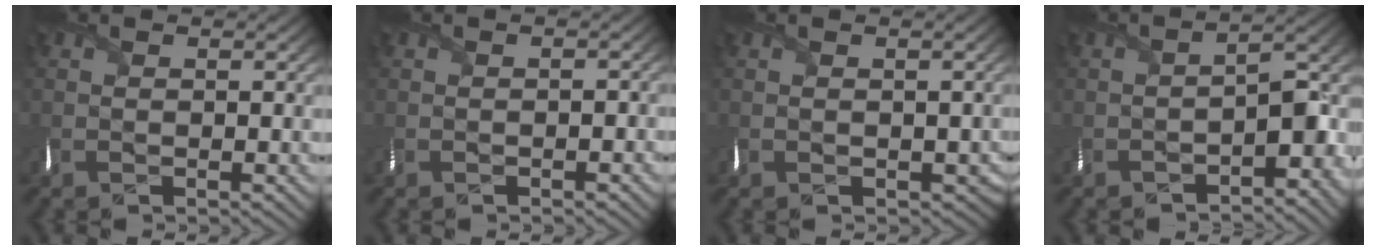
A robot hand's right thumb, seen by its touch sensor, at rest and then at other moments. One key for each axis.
{"total": 1.2, "fx": -0.8, "fy": 0.6, "fz": 0.7, "tx": -0.014, "ty": -0.003, "tz": -0.015}
{"total": 2.2, "fx": -0.2, "fy": 2.0, "fz": 1.1, "tx": -0.016, "ty": -0.013, "tz": -0.004}
{"total": 7.4, "fx": -3.8, "fy": 2.9, "fz": 5.6, "tx": -0.070, "ty": -0.012, "tz": -0.065}